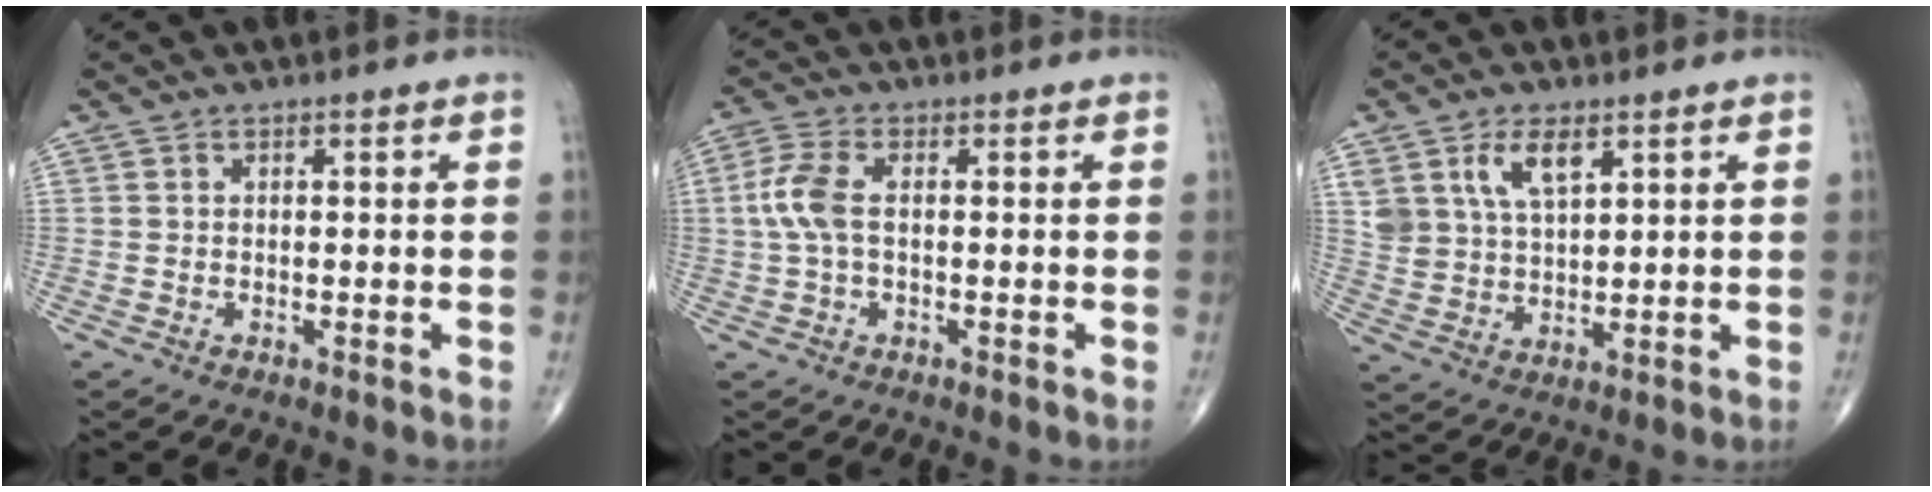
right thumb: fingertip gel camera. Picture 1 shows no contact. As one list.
[{"total": 5.6, "force": [0.2, 2.7, 4.9], "torque": [-0.133, 0.012, -0.001]}, {"total": 7.9, "force": [4.1, 4.1, 5.4], "torque": [-0.092, -0.017, 0.084]}]